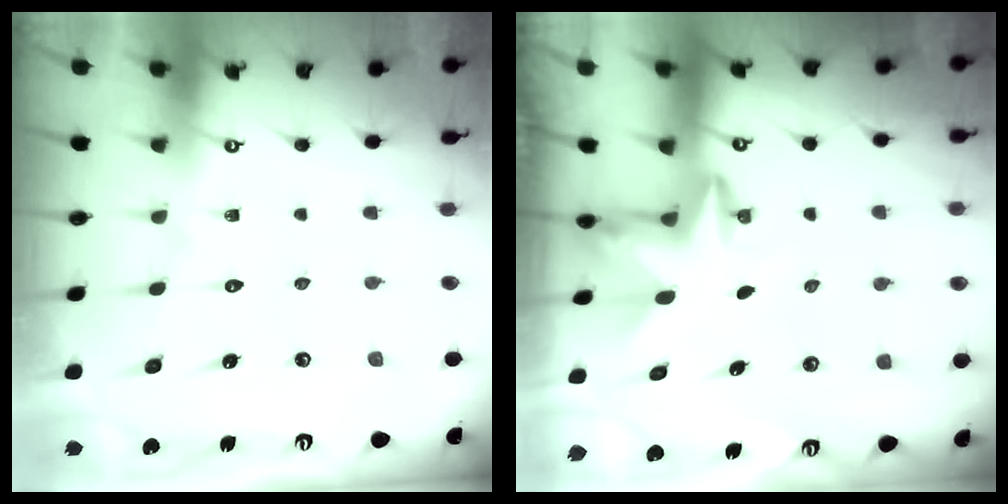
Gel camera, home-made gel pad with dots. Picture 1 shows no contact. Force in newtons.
{"total": 2.9, "press": 2.8, "slide": 0.7}